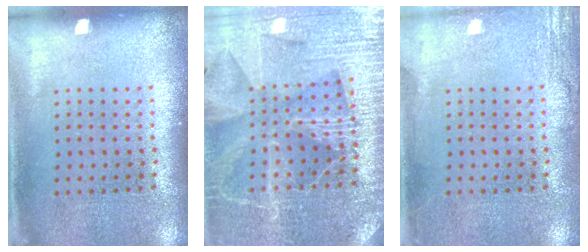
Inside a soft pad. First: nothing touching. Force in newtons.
{"total": 4.1, "press": 3.9, "slide": 1.3}
{"total": 2.4, "press": 2.4, "slide": 0.3}